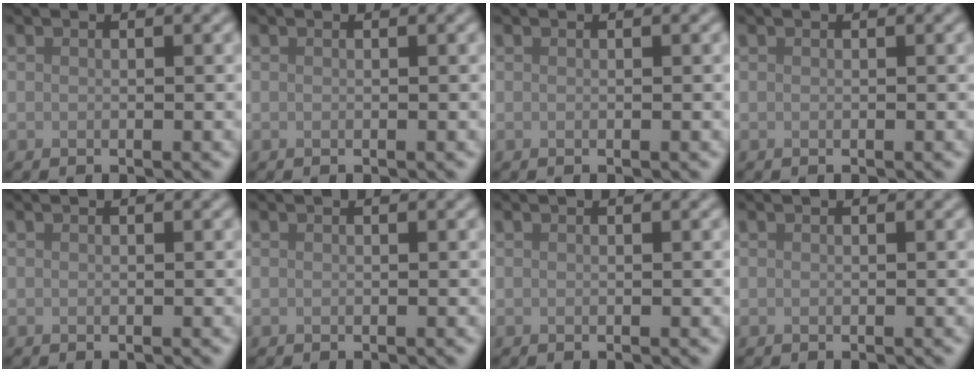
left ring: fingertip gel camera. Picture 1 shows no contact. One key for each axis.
{"total": 0.0}
{"total": 0.0}
{"total": 0.0}
{"total": 0.0}
{"total": 0.0}
{"total": 0.0}
{"total": 0.0}